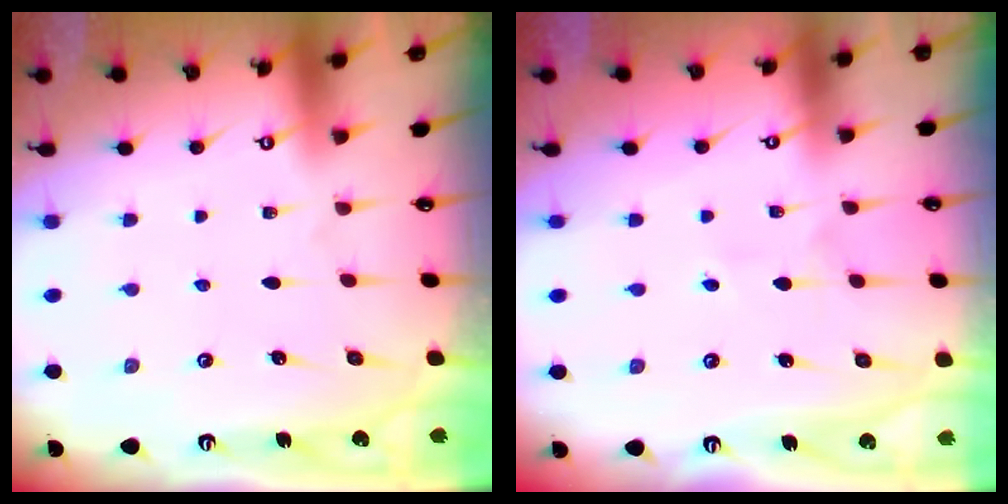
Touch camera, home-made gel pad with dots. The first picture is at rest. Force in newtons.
{"total": 2.5, "press": 2.5, "slide": 0.3}